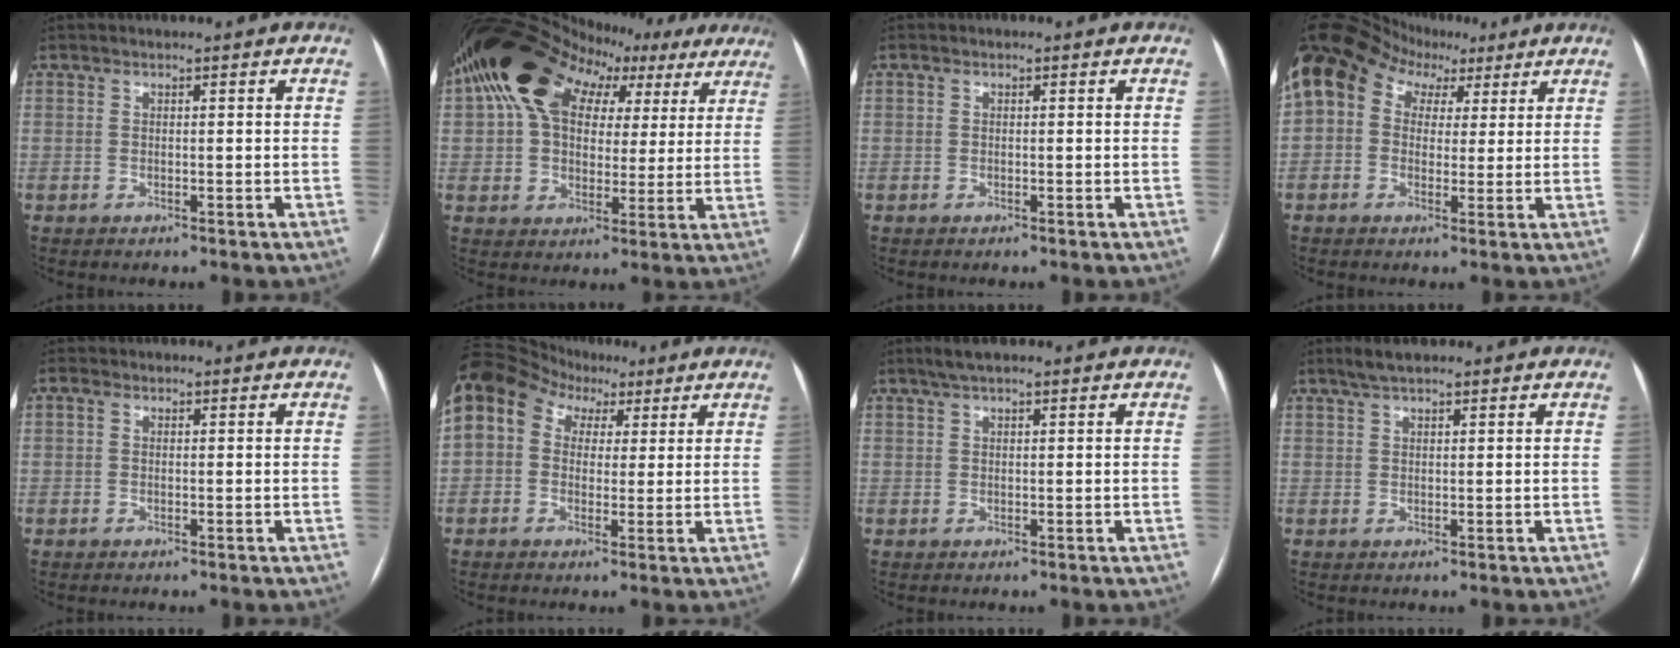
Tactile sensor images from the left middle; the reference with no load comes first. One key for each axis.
{"total": 21.2, "fx": 11.2, "fy": 13.2, "fz": 12.2, "tx": -0.201, "ty": 0.081, "tz": 0.167}
{"total": 0.0}
{"total": 12.7, "fx": 5.5, "fy": 9.6, "fz": 6.2, "tx": -0.116, "ty": 0.070, "tz": 0.087}
{"total": 1.1, "fx": 0.1, "fy": 0.9, "fz": 0.7, "tx": -0.018, "ty": 0.009, "tz": 0.000}
{"total": 13.7, "fx": 5.3, "fy": 10.5, "fz": 7.0, "tx": -0.160, "ty": 0.077, "tz": 0.088}
{"total": 3.7, "fx": 2.4, "fy": 1.0, "fz": 2.6, "tx": -0.052, "ty": 0.025, "tz": 0.041}
{"total": 3.7, "fx": 2.6, "fy": 1.1, "fz": 2.4, "tx": -0.051, "ty": 0.018, "tz": 0.047}